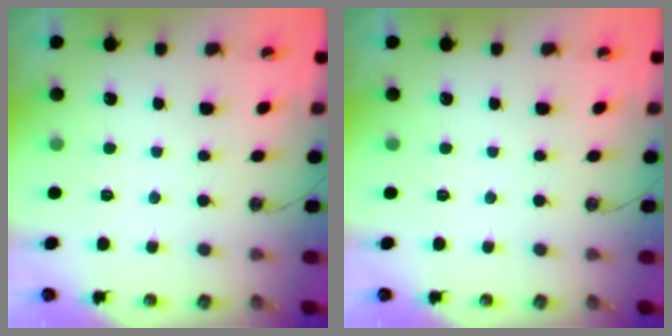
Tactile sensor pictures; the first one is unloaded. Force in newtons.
{"total": 0.0}